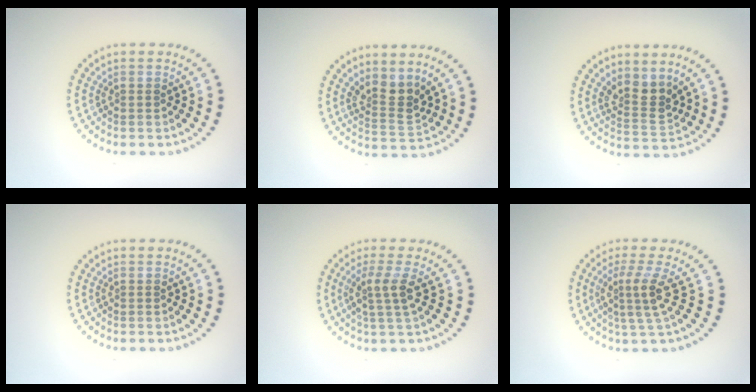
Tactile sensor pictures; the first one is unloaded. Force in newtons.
{"total": 2.8, "press": 2.1, "slide": 1.9}
{"total": 2.7, "press": 2.2, "slide": 1.6}
{"total": 0.0}
{"total": 2.6, "press": 2.0, "slide": 1.6}
{"total": 3.1, "press": 2.3, "slide": 2.1}